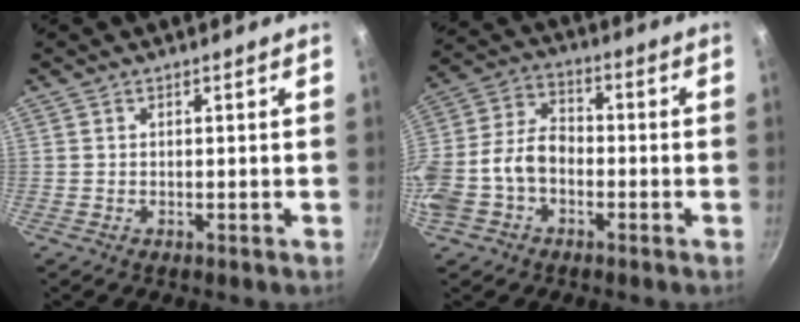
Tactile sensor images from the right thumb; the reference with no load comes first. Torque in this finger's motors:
{"motor_torque": [2.24, 2.20, 1.48, -0.98, 0.65]}